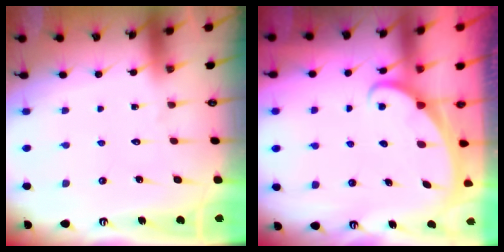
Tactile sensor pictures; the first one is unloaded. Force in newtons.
{"total": 1.9, "press": 1.9, "slide": 0.1}